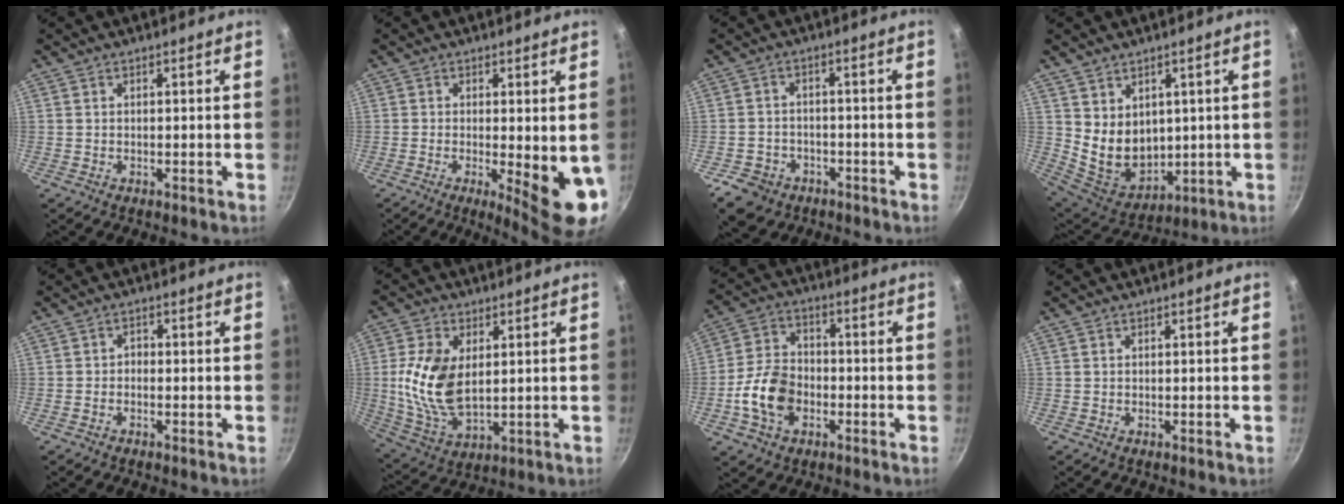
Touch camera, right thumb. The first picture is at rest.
{"total": 9.7, "force": [-1.3, 2.4, 9.3], "torque": [-0.114, -0.015, -0.009]}
{"total": 7.8, "force": [-4.4, 5.7, 3.0], "torque": [-0.044, 0.033, -0.062]}
{"total": 10.5, "force": [2.5, 8.2, 6.1], "torque": [-0.077, -0.036, 0.072]}
{"total": 1.4, "force": [-0.7, 1.0, 0.7], "torque": [-0.012, 0.011, -0.018]}
{"total": 13.7, "force": [1.8, 8.2, 10.9], "torque": [-0.204, -0.015, 0.043]}
{"total": 11.3, "force": [-3.4, 8.0, 7.2], "torque": [-0.118, 0.029, -0.070]}
{"total": 0.0}